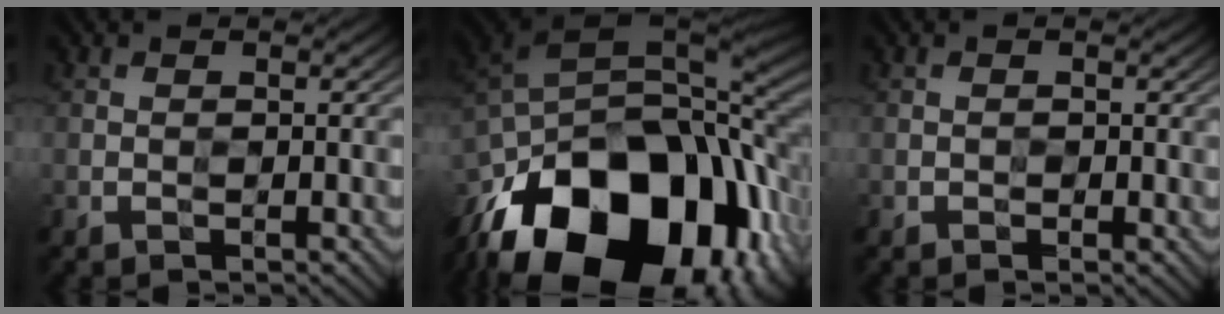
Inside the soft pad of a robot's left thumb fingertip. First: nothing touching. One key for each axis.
{"total": 21.2, "fx": -9.9, "fy": 12.6, "fz": 13.9, "tx": -0.269, "ty": -0.022, "tz": -0.153}
{"total": 0.0}